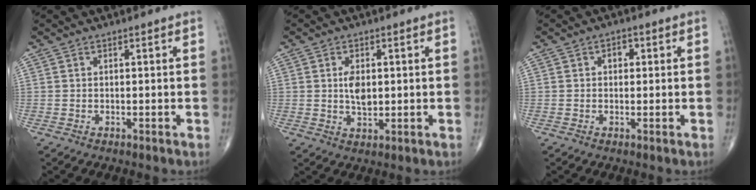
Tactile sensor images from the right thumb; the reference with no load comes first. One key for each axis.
{"total": 4.4, "fx": 0.5, "fy": 2.5, "fz": 3.6, "tx": -0.061, "ty": -0.007, "tz": 0.011}
{"total": 2.0, "fx": 0.4, "fy": 1.5, "fz": 1.2, "tx": -0.007, "ty": 0.005, "tz": 0.002}